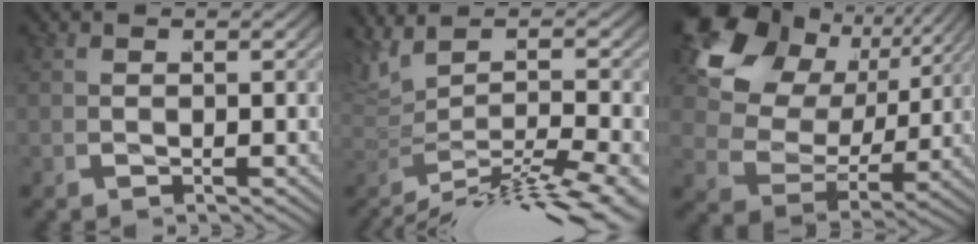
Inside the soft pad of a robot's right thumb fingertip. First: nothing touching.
{"total": 8.8, "force": [-3.8, 3.7, 7.0], "torque": [-0.111, -0.008, -0.050]}
{"total": 13.2, "force": [3.2, 9.9, 8.2], "torque": [-0.177, -0.006, 0.037]}